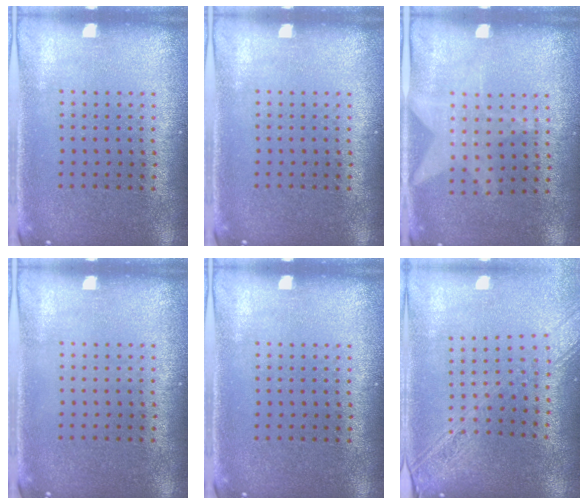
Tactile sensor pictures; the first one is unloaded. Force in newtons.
{"total": 0.0}
{"total": 1.3, "press": 0.9, "slide": 0.9}
{"total": 0.0}
{"total": 0.0}
{"total": 2.2, "press": 1.8, "slide": 1.2}